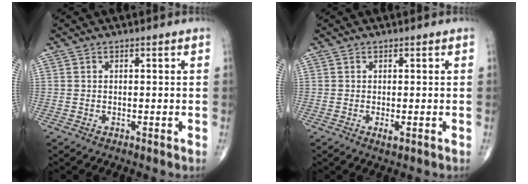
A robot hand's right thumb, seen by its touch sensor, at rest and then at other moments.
{"total": 1.2, "force": [-0.3, 0.4, 1.1], "torque": [-0.020, -0.005, -0.004]}